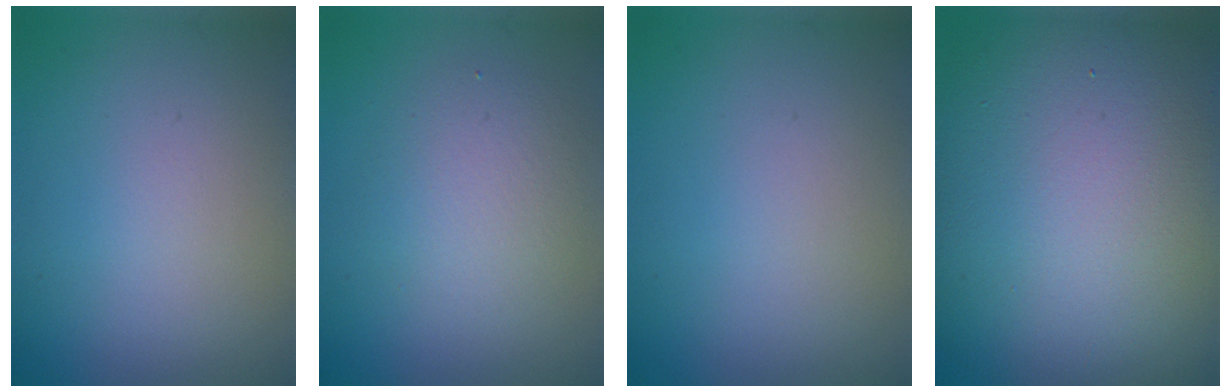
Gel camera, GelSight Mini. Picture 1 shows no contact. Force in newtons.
{"total": 3.2, "press": 3.2, "slide": 0.3}
{"total": 0.0}
{"total": 18.1, "press": 18.1, "slide": 1.5}